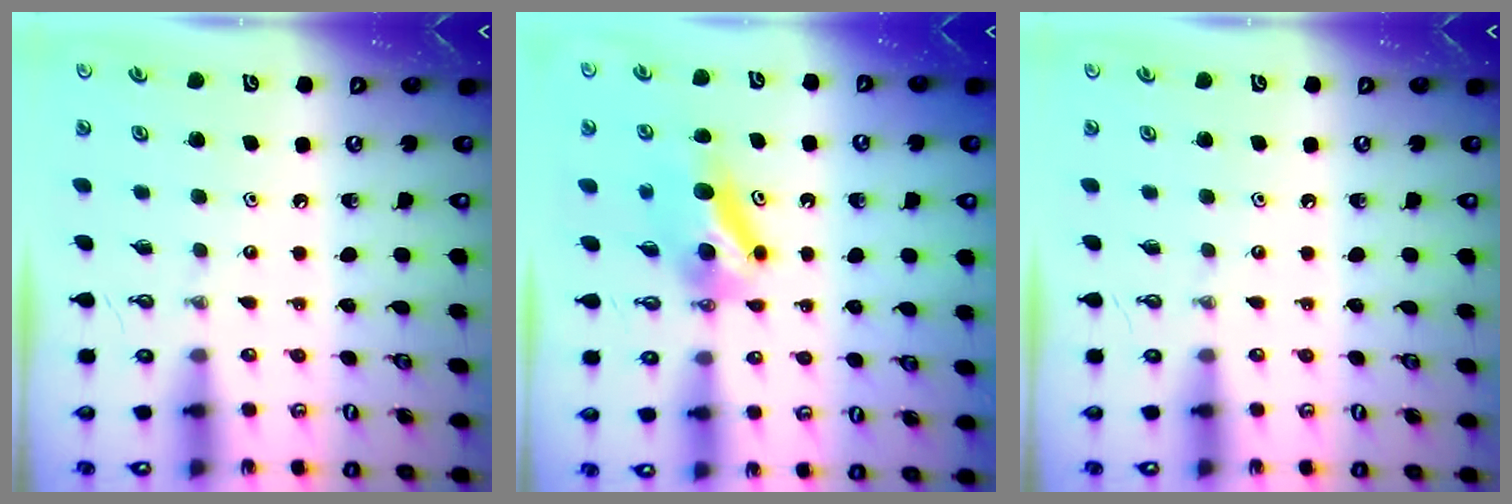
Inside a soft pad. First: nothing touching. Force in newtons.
{"total": 6.4, "press": 6.2, "slide": 1.3}
{"total": 0.0}